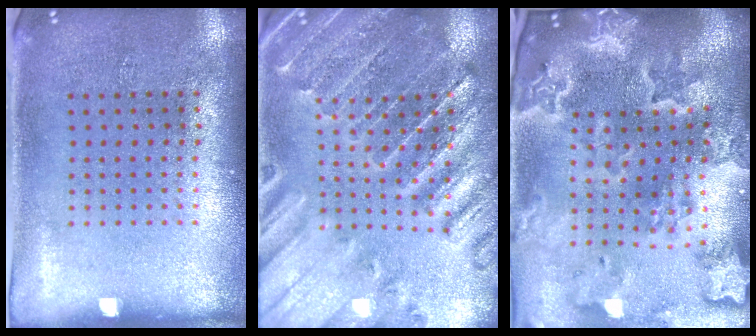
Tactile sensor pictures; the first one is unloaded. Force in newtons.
{"total": 1.8, "press": 1.8, "slide": 0.3}
{"total": 4.6, "press": 3.7, "slide": 2.8}